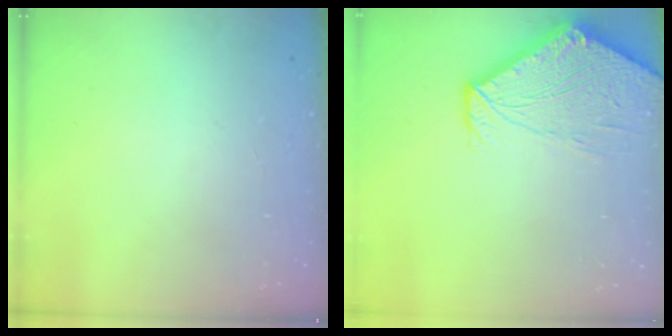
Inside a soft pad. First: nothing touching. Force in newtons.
{"total": 10.8, "press": 10.8, "slide": 1.2}